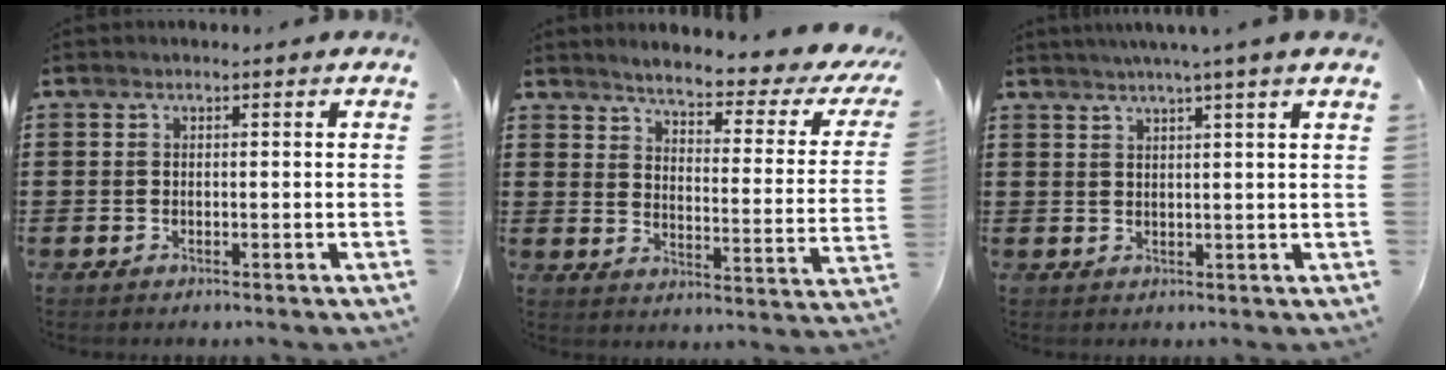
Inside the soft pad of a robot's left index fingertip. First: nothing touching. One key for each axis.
{"total": 4.1, "fx": 3.5, "fy": -0.1, "fz": 2.2, "tx": -0.056, "ty": -0.031, "tz": 0.047}
{"total": 2.8, "fx": 2.1, "fy": -1.0, "fz": 1.6, "tx": -0.032, "ty": -0.004, "tz": 0.033}